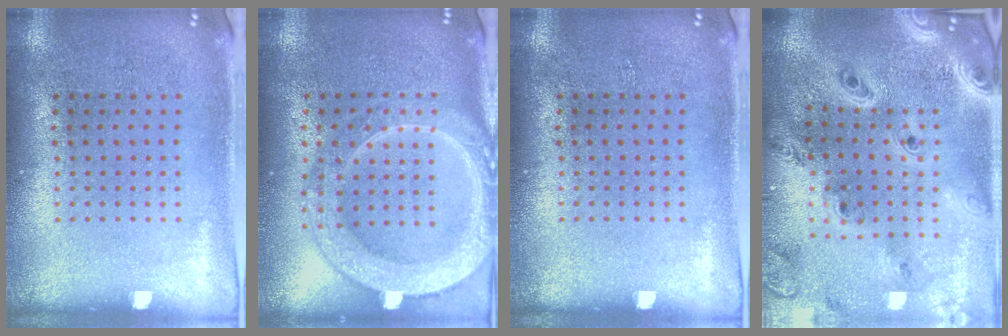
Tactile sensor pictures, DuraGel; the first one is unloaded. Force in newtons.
{"total": 4.0, "press": 4.0, "slide": 0.5}
{"total": 0.0}
{"total": 4.0, "press": 3.1, "slide": 2.6}